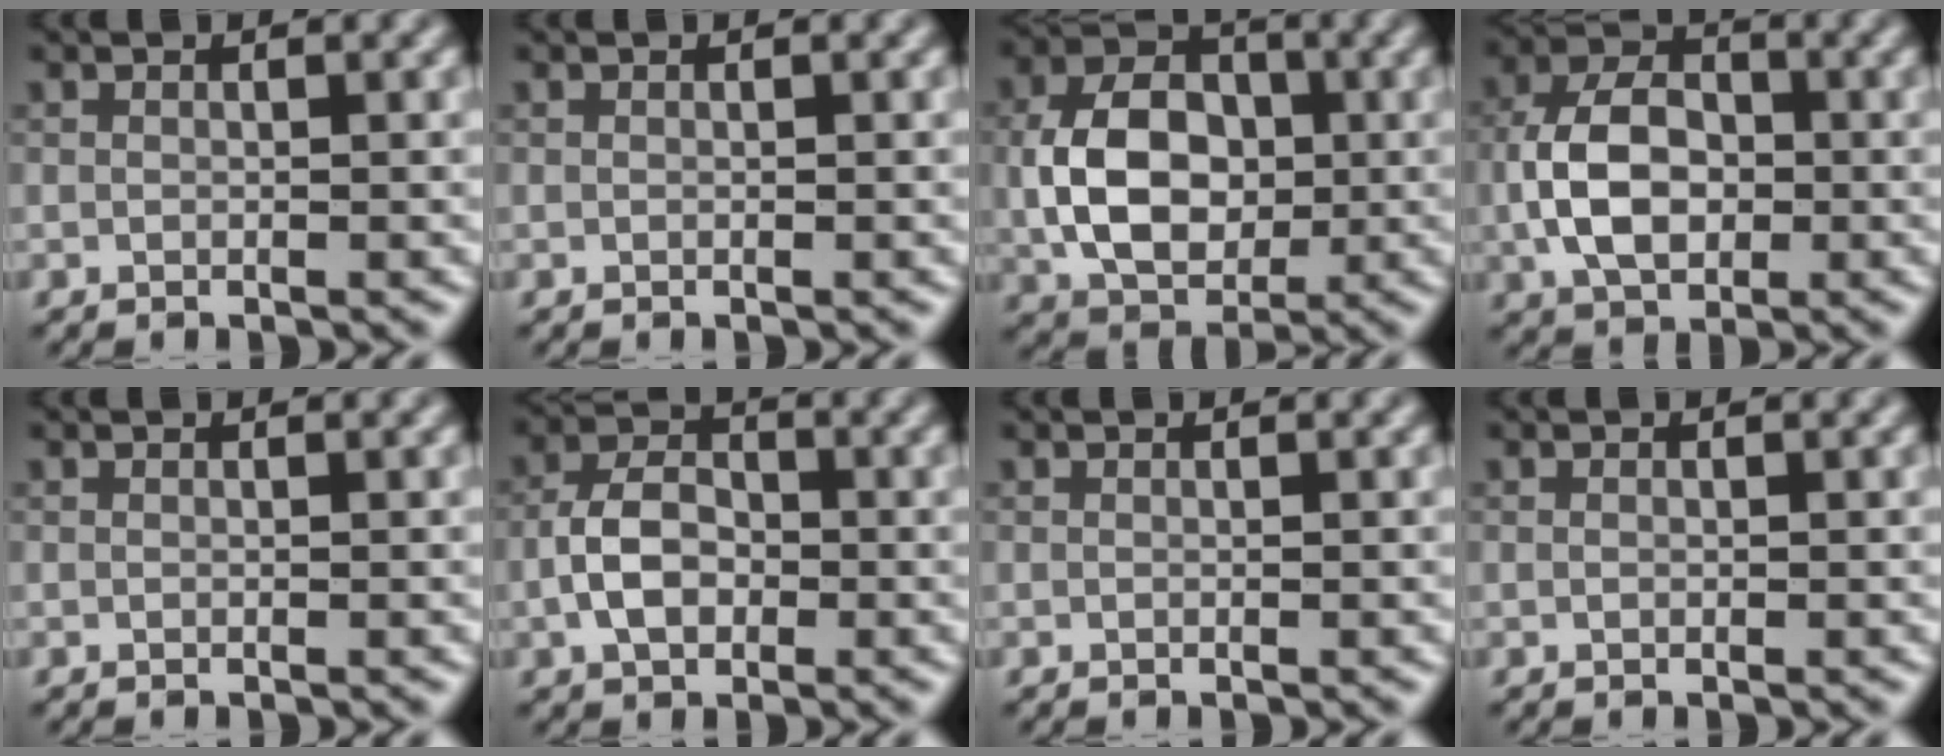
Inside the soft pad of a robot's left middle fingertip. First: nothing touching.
{"total": 0.0}
{"total": 7.7, "force": [-0.3, 5.3, 5.5], "torque": [-0.105, 0.002, -0.008]}
{"total": 6.4, "force": [-0.8, 4.2, 4.7], "torque": [-0.092, 0.004, -0.020]}
{"total": 0.0}
{"total": 4.1, "force": [-1.0, 2.7, 2.9], "torque": [-0.055, 0.007, -0.024]}
{"total": 0.0}
{"total": 0.0}